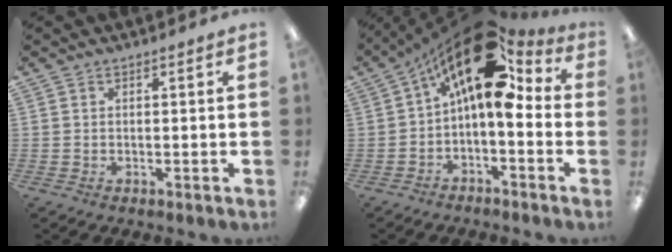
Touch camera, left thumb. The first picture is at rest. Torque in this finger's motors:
{"motor_torque": [-0.27, 1.87, 1.45, -1.32, 0.55]}